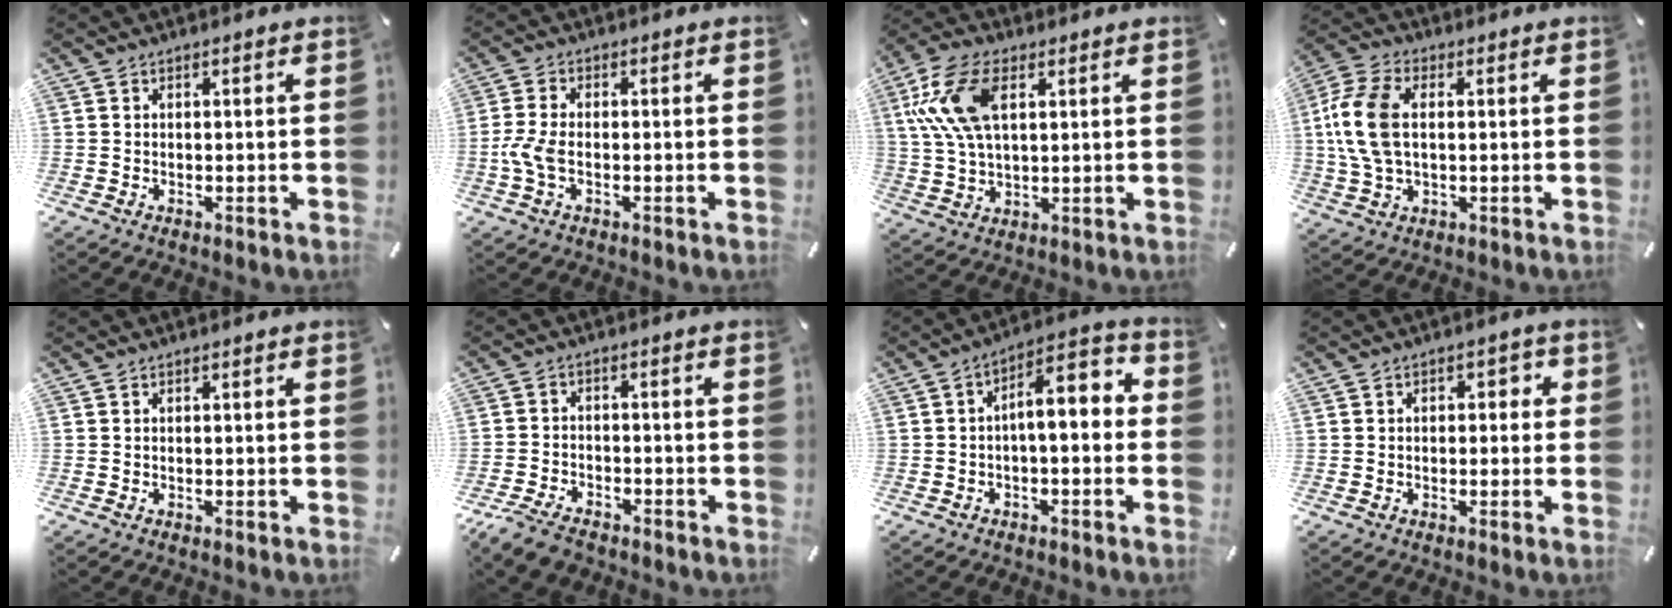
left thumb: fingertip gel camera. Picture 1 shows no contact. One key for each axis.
{"total": 5.4, "fx": -1.4, "fy": 2.7, "fz": 4.5, "tx": -0.106, "ty": -0.001, "tz": -0.029}
{"total": 13.5, "fx": 4.7, "fy": 7.4, "fz": 10.2, "tx": -0.242, "ty": 0.002, "tz": 0.081}
{"total": 11.2, "fx": 1.0, "fy": 7.3, "fz": 8.4, "tx": -0.202, "ty": 0.008, "tz": 0.015}
{"total": 0.0}
{"total": 5.1, "fx": -4.2, "fy": 2.2, "fz": 1.9, "tx": -0.055, "ty": 0.015, "tz": -0.085}
{"total": 7.0, "fx": -0.3, "fy": 3.3, "fz": 6.1, "tx": -0.090, "ty": -0.008, "tz": -0.014}
{"total": 2.5, "fx": -0.5, "fy": 1.8, "fz": 1.6, "tx": -0.024, "ty": 0.010, "tz": -0.016}